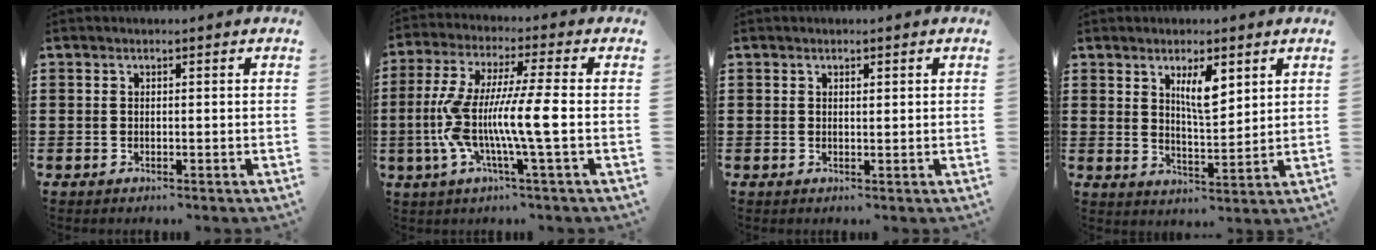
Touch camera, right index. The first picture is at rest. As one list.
[{"total": 11.6, "force": [-2.3, 0.8, 11.4], "torque": [-0.240, -0.018, -0.053]}, {"total": 0.6, "force": [0.4, 0.3, 0.4], "torque": [-0.008, 0.003, 0.007]}, {"total": 5.5, "force": [2.7, 1.7, 4.5], "torque": [-0.080, -0.003, 0.044]}]